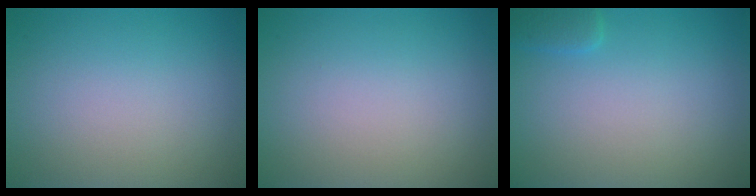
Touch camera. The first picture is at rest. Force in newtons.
{"total": 0.0}
{"total": 1.2, "press": 1.2, "slide": 0.1}